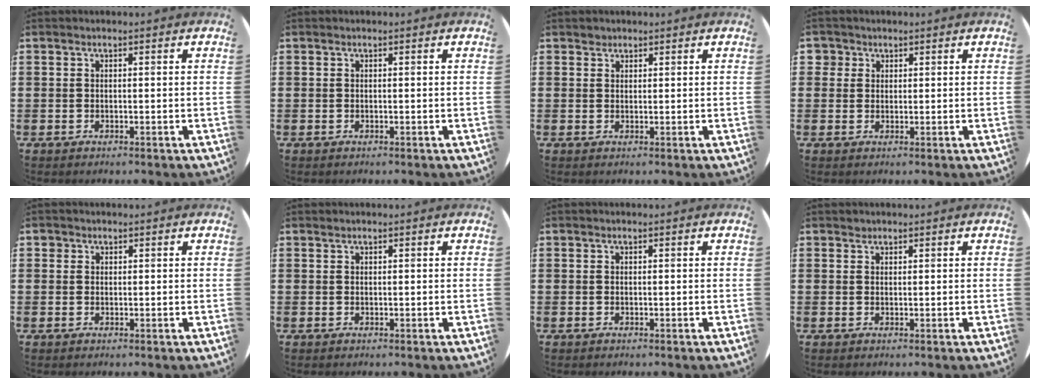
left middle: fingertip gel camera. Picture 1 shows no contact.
{"total": 0.0}
{"total": 1.0, "force": [0.9, 0.4, -0.1], "torque": [0.001, 0.002, 0.017]}
{"total": 1.8, "force": [1.2, 1.4, 0.2], "torque": [0.001, 0.003, 0.021]}
{"total": 0.7, "force": [0.5, 0.5, 0.0], "torque": [0.000, 0.004, 0.010]}
{"total": 0.0}
{"total": 0.0}
{"total": 0.6, "force": [0.5, 0.2, -0.1], "torque": [0.003, 0.004, 0.009]}